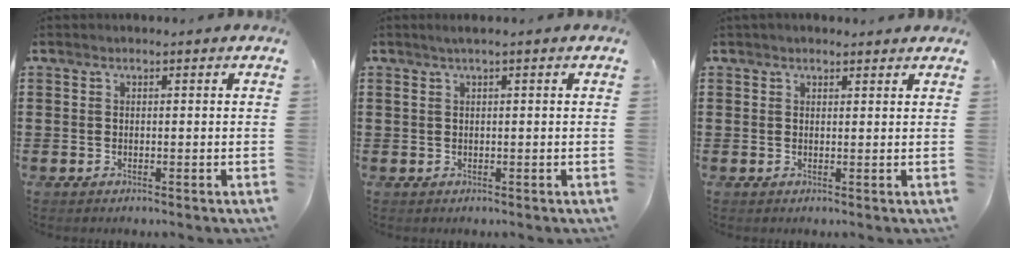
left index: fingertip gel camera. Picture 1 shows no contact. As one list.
[{"total": 1.2, "force": [0.3, 0.0, 1.1], "torque": [-0.018, -0.001, 0.006]}, {"total": 1.3, "force": [1.1, 0.6, 0.1], "torque": [-0.005, 0.004, 0.021]}]